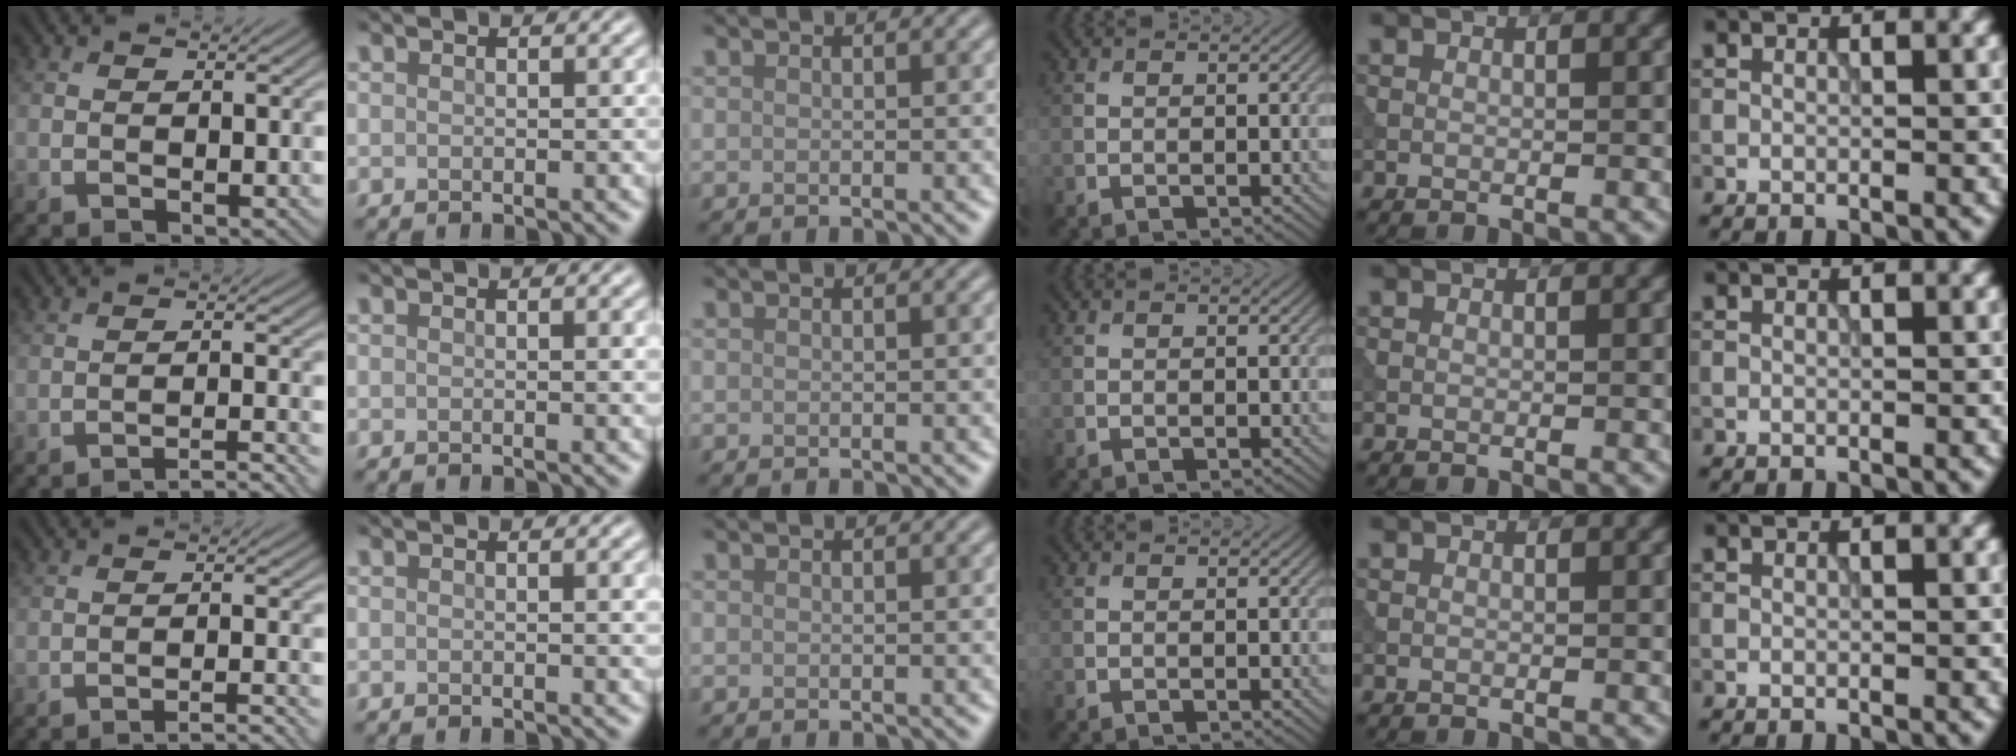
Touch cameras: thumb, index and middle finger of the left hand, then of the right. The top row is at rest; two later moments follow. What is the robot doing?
{"motion": "extract", "object": "tissue"}